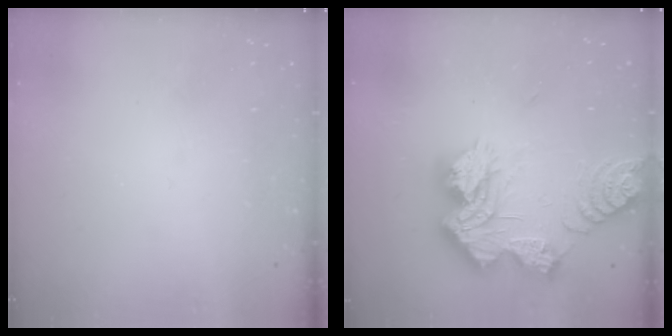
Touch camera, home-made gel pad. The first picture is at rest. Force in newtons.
{"total": 22.4, "press": 22.3, "slide": 1.9}